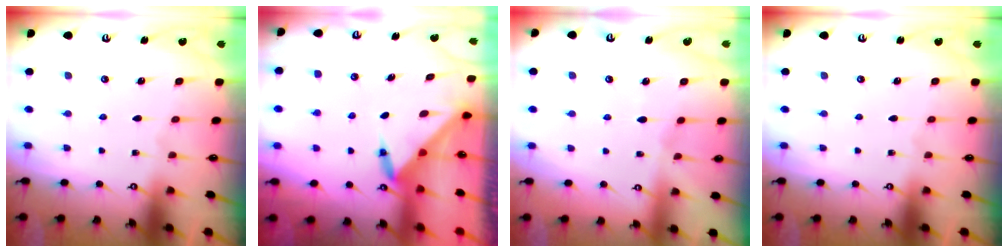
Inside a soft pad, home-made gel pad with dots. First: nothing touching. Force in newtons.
{"total": 3.6, "press": 3.5, "slide": 0.3}
{"total": 1.7, "press": 1.7, "slide": 0.4}
{"total": 0.0}